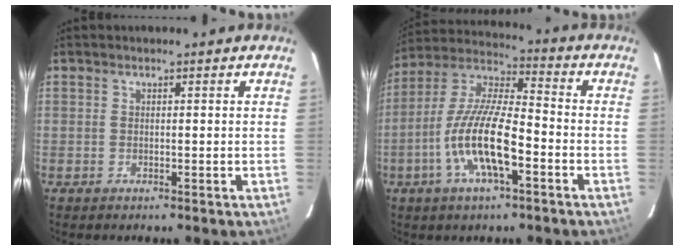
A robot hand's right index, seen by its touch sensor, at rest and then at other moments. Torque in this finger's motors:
{"motor_torque": [1.17, -0.82, 1.05, 0.21]}